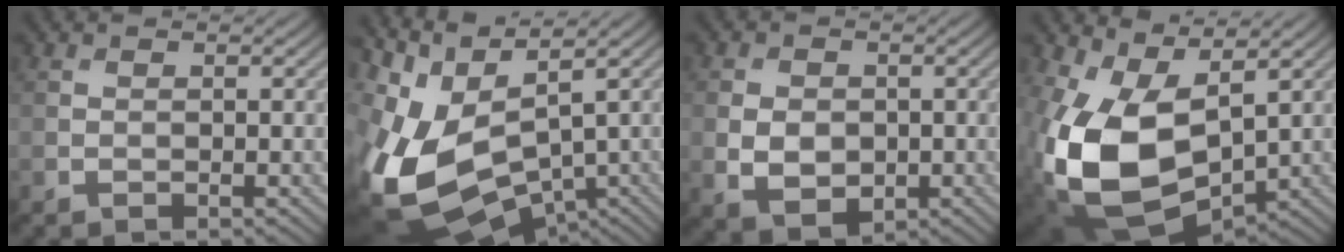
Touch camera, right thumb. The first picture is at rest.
{"total": 15.2, "force": [-3.0, 7.7, 12.7], "torque": [-0.317, -0.033, -0.018]}
{"total": 5.0, "force": [-0.5, 3.8, 3.2], "torque": [-0.073, -0.009, -0.009]}
{"total": 15.6, "force": [0.1, 9.8, 12.1], "torque": [-0.290, -0.037, 0.014]}